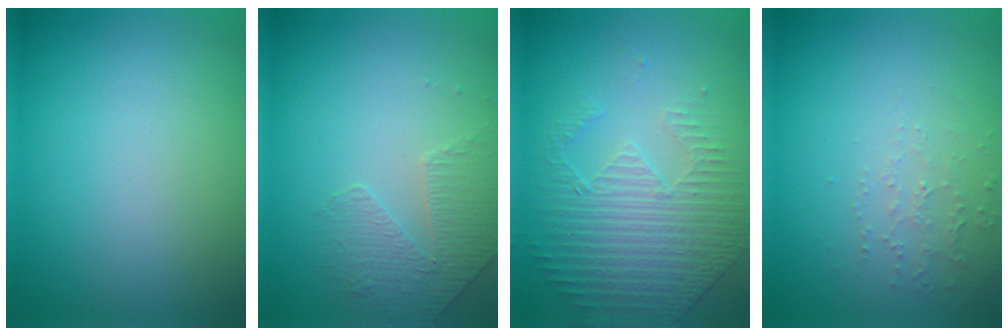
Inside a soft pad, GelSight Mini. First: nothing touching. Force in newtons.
{"total": 1.8, "press": 1.4, "slide": 1.0}
{"total": 4.4, "press": 3.3, "slide": 3.0}
{"total": 1.5, "press": 1.5, "slide": 0.5}